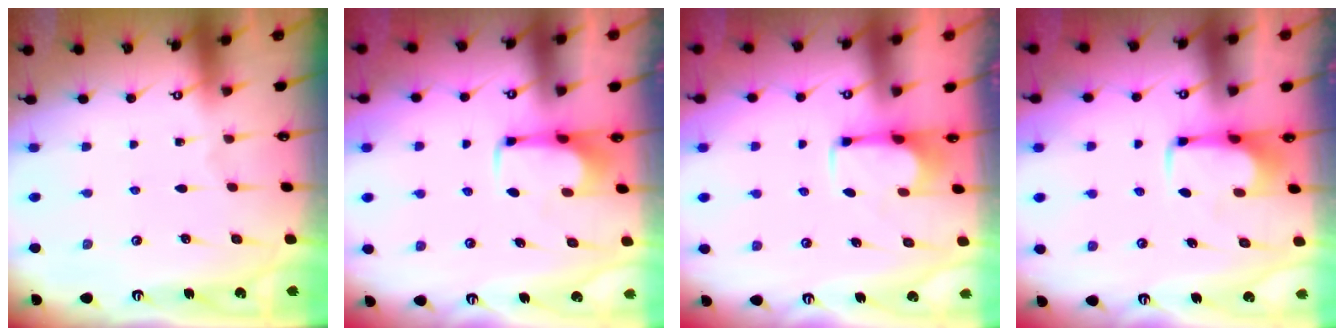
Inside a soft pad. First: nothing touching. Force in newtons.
{"total": 1.9, "press": 1.9, "slide": 0.2}
{"total": 2.8, "press": 2.7, "slide": 0.9}
{"total": 2.1, "press": 2.1, "slide": 0.4}